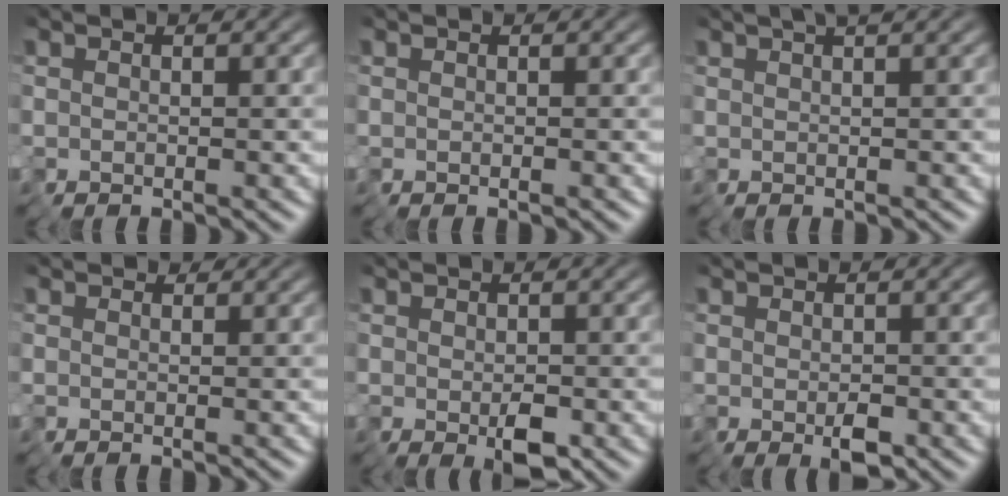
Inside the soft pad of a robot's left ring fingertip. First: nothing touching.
{"total": 0.0}
{"total": 1.8, "force": [1.0, -0.1, 1.5], "torque": [-0.022, 0.014, 0.018]}
{"total": 0.6, "force": [0.2, 0.5, 0.0], "torque": [0.000, 0.002, 0.002]}
{"total": 2.2, "force": [-0.3, 1.1, 1.9], "torque": [-0.037, -0.004, -0.002]}
{"total": 1.7, "force": [-0.4, 0.9, 1.4], "torque": [-0.029, -0.004, -0.004]}